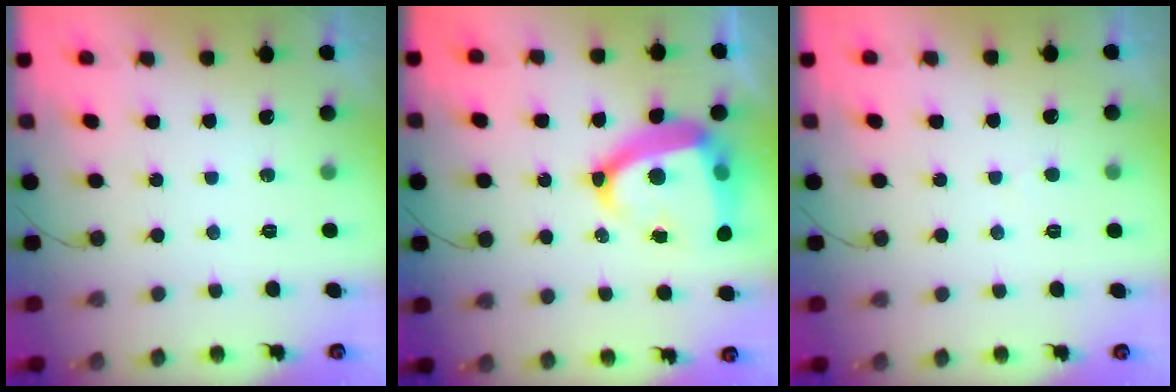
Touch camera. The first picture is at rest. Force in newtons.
{"total": 17.2, "press": 17.0, "slide": 2.2}
{"total": 3.8, "press": 3.8, "slide": 0.4}